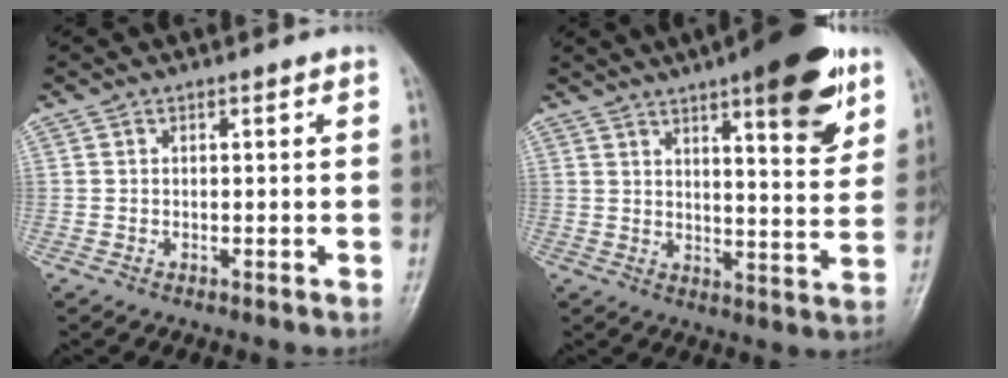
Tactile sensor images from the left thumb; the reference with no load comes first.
{"total": 15.8, "force": [9.0, 4.2, 12.3], "torque": [-0.139, -0.043, 0.122]}